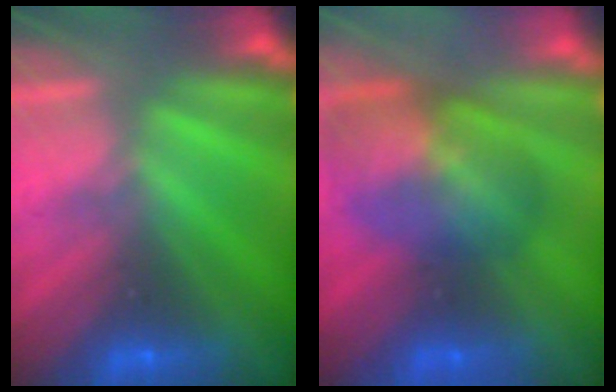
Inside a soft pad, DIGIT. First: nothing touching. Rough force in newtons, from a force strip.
{"total": 5.7}